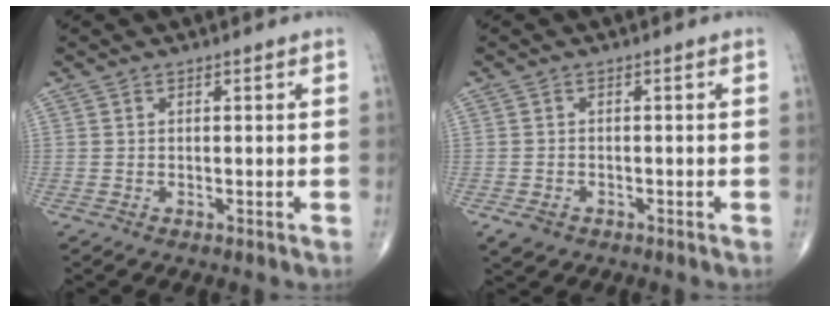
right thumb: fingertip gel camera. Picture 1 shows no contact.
{"total": 2.4, "force": [-1.3, 1.7, 1.0], "torque": [-0.013, 0.004, -0.018]}